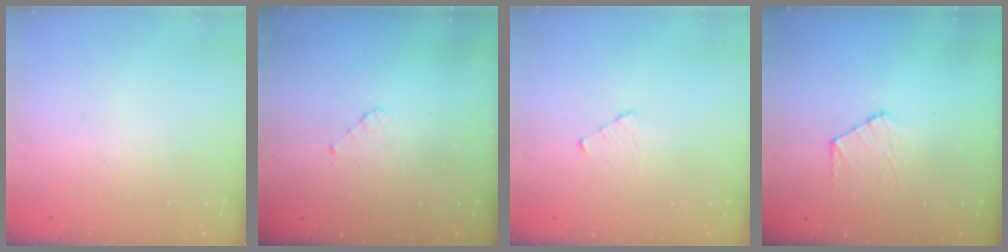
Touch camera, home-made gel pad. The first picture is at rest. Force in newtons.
{"total": 2.8, "press": 2.8, "slide": 0.2}
{"total": 3.8, "press": 3.8, "slide": 0.3}
{"total": 6.5, "press": 6.5, "slide": 0.6}